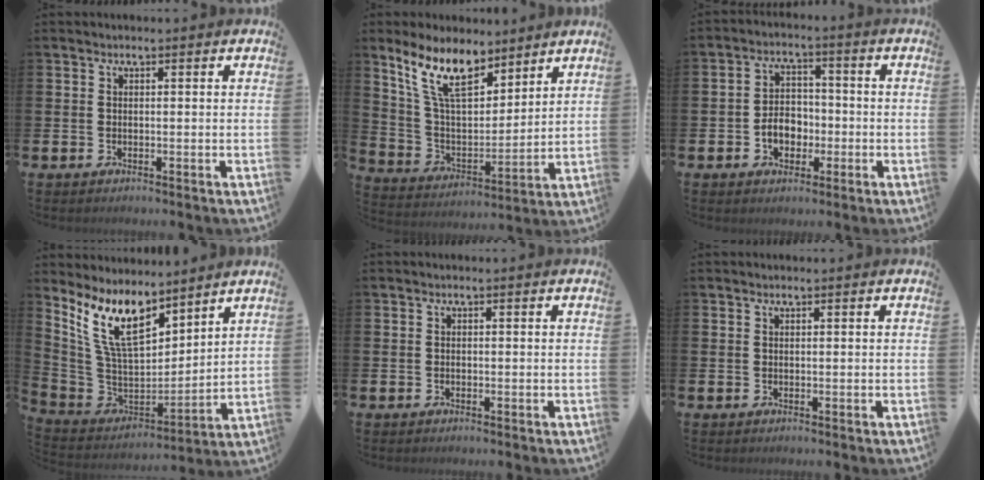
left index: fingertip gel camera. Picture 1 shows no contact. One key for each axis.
{"total": 11.2, "fx": 8.6, "fy": 4.2, "fz": 5.9, "tx": -0.147, "ty": -0.026, "tz": 0.160}
{"total": 4.4, "fx": -1.9, "fy": 3.3, "fz": 2.3, "tx": -0.029, "ty": 0.000, "tz": -0.042}
{"total": 10.9, "fx": 7.6, "fy": 4.9, "fz": 6.1, "tx": -0.153, "ty": -0.041, "tz": 0.140}
{"total": 0.6, "fx": -0.6, "fy": 0.1, "fz": -0.3, "tx": -0.001, "ty": 0.004, "tz": -0.011}
{"total": 0.0}